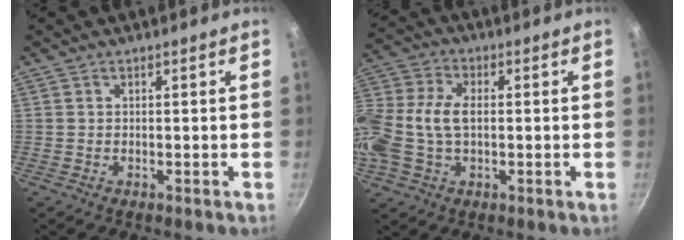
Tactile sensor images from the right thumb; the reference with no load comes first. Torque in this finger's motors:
{"motor_torque": [2.46, 2.55, 1.50, -1.27, 0.47]}